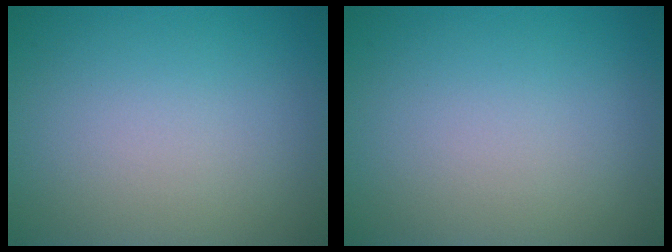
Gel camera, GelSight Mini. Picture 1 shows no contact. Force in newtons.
{"total": 0.0}